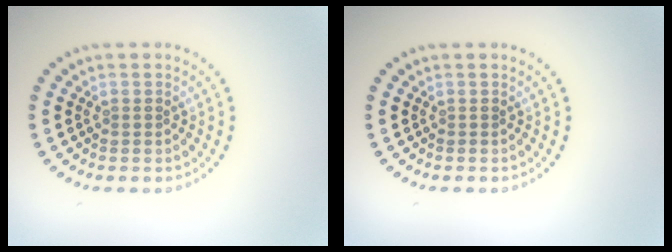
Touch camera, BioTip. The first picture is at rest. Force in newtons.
{"total": 0.0}